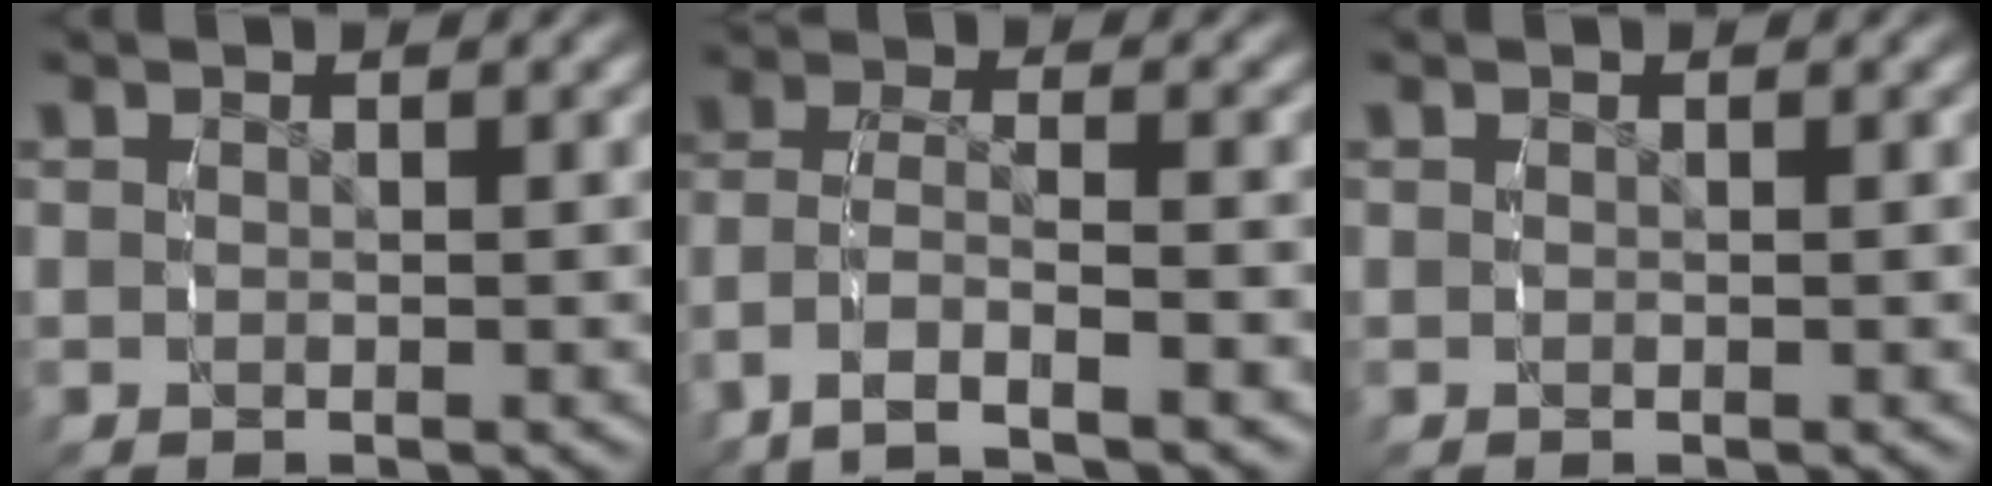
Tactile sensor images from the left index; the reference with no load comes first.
{"total": 3.8, "force": [-2.1, 2.0, 2.5], "torque": [-0.066, -0.026, -0.026]}
{"total": 0.0}